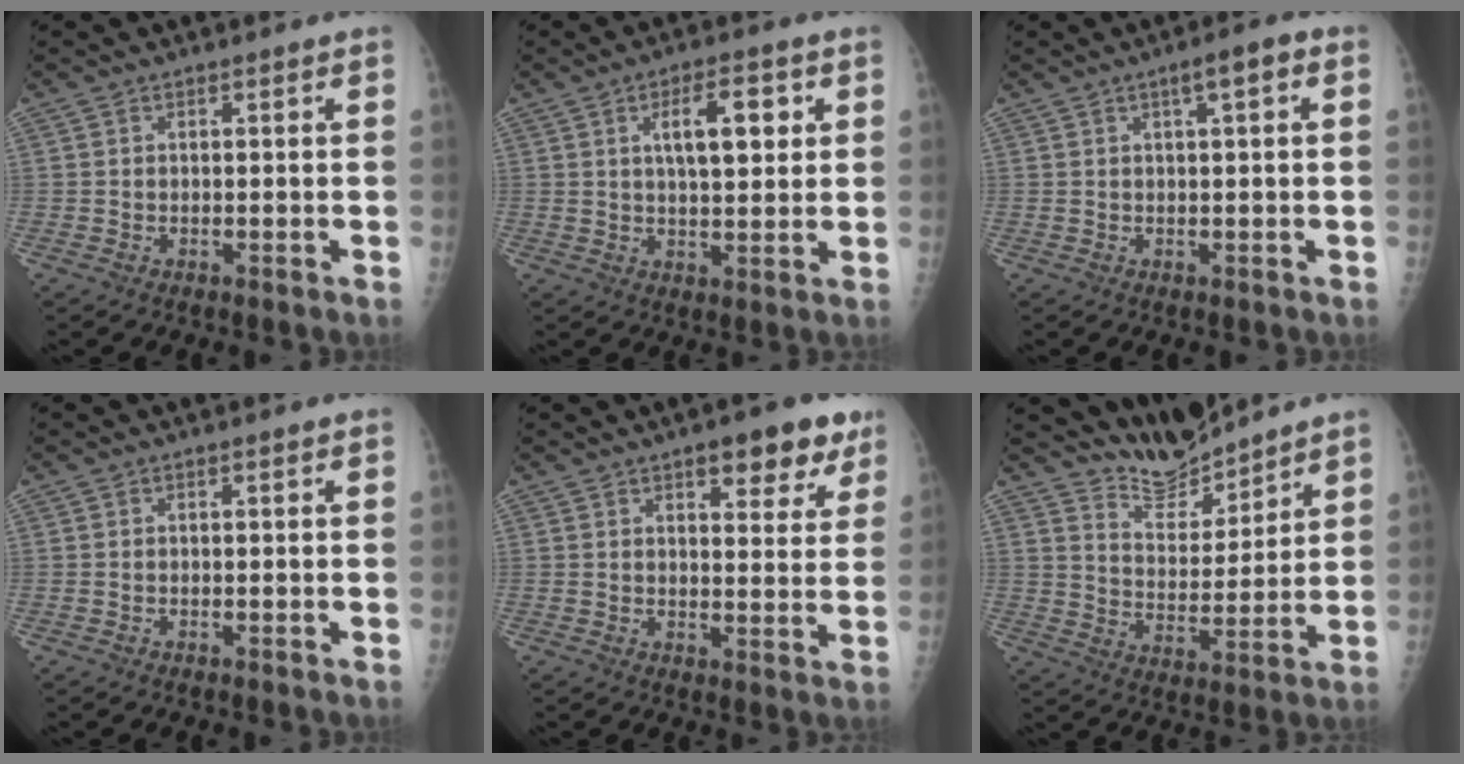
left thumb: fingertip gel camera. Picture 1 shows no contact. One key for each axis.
{"total": 8.3, "fx": 2.9, "fy": 3.3, "fz": 7.0, "tx": -0.089, "ty": -0.007, "tz": 0.046}
{"total": 3.8, "fx": 1.5, "fy": 0.7, "fz": 3.4, "tx": -0.050, "ty": 0.009, "tz": 0.021}
{"total": 0.0}
{"total": 9.4, "fx": 6.0, "fy": 3.8, "fz": 6.2, "tx": -0.040, "ty": -0.024, "tz": 0.075}
{"total": 8.0, "fx": 7.9, "fy": 1.5, "fz": 0.2, "tx": 0.015, "ty": -0.065, "tz": 0.158}